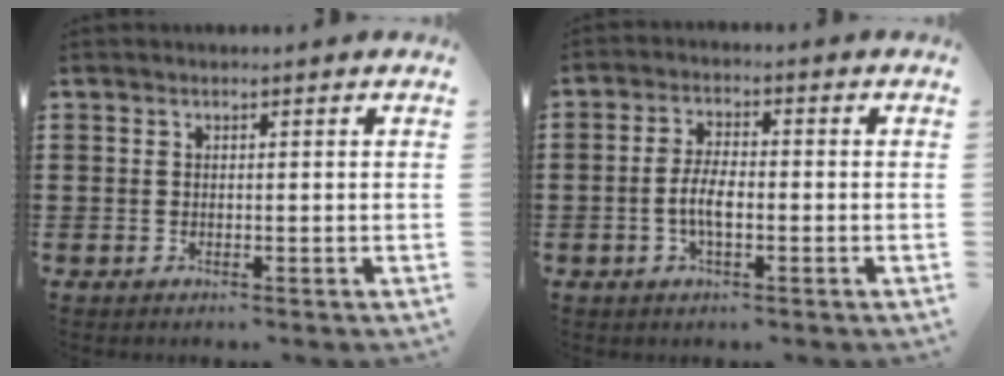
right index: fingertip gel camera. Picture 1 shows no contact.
{"total": 4.6, "force": [-1.1, 1.8, 4.1], "torque": [-0.093, 0.000, -0.026]}